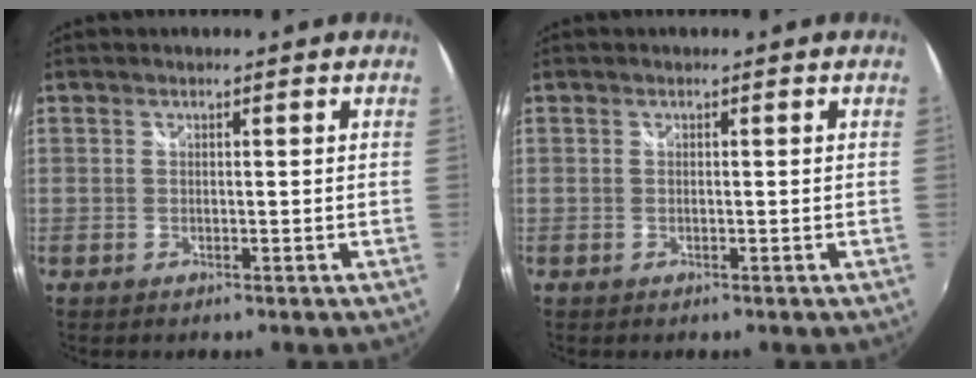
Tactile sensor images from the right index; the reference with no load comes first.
{"total": 0.0}